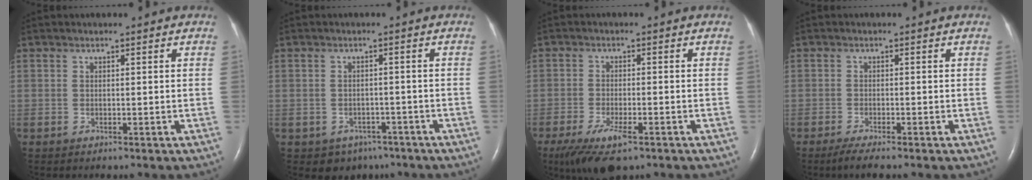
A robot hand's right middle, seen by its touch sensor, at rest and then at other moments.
{"total": 4.3, "force": [-2.9, 3.2, 0.6], "torque": [-0.004, 0.014, -0.032]}
{"total": 7.4, "force": [-4.5, 2.0, 5.6], "torque": [-0.106, -0.017, -0.073]}
{"total": 3.2, "force": [-2.5, 0.1, 2.1], "torque": [-0.040, -0.008, -0.043]}